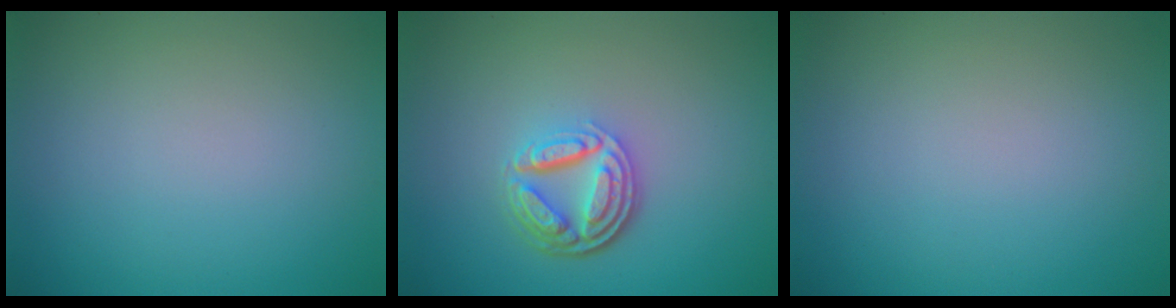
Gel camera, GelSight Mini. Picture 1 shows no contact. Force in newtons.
{"total": 4.7, "press": 3.5, "slide": 3.2}
{"total": 0.0}